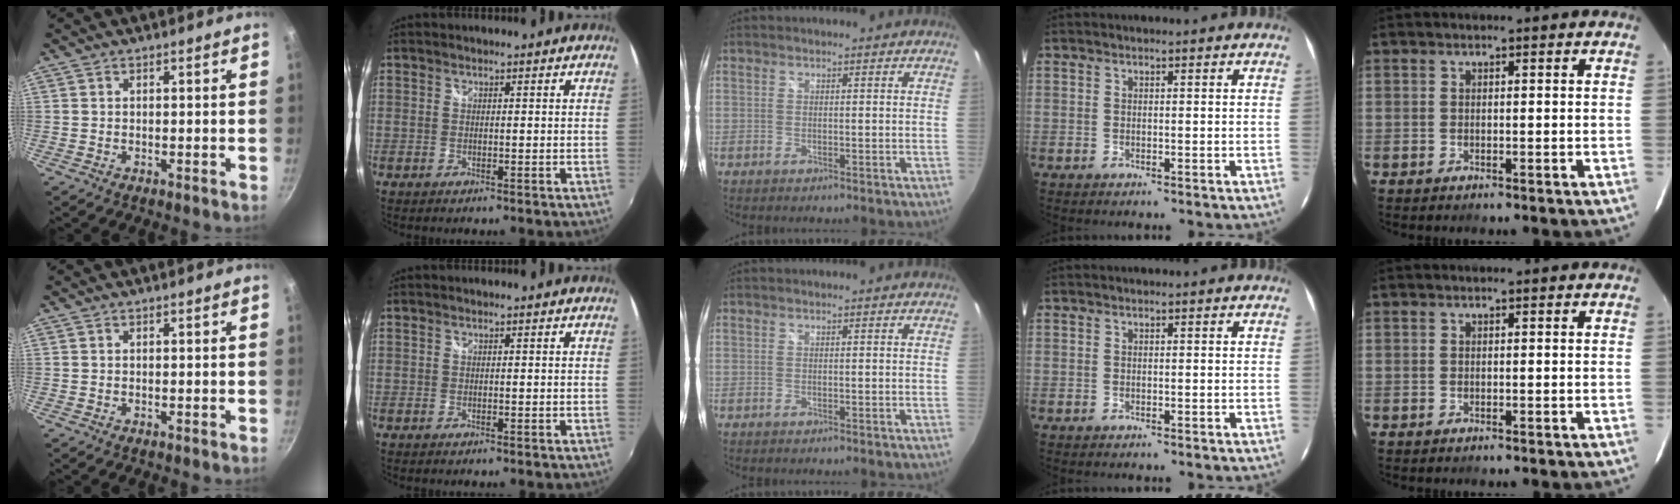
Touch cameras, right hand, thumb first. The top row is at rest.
{}